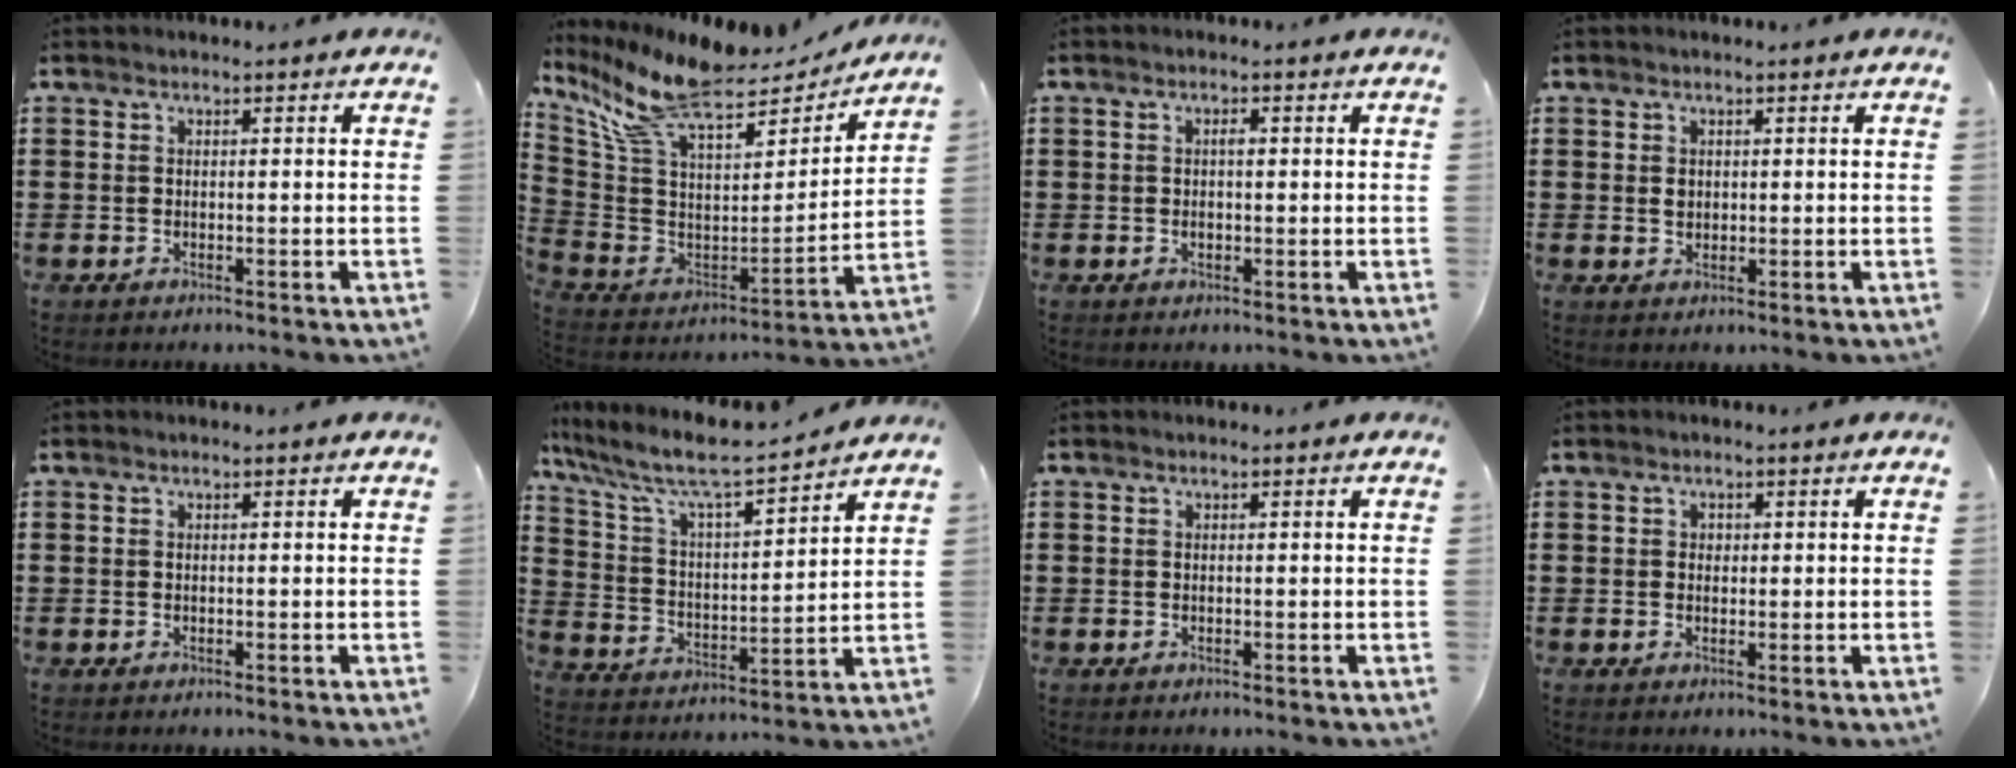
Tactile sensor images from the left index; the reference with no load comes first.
{"total": 12.9, "force": [9.7, 3.6, 7.7], "torque": [-0.190, -0.062, 0.172]}
{"total": 1.5, "force": [0.2, 0.6, 1.3], "torque": [-0.027, 0.004, 0.001]}
{"total": 1.3, "force": [0.4, 1.0, 0.7], "torque": [-0.018, 0.004, 0.007]}
{"total": 0.0}
{"total": 8.3, "force": [7.1, 1.1, 4.2], "torque": [-0.113, -0.046, 0.116]}
{"total": 0.0}
{"total": 0.9, "force": [0.3, 0.8, 0.4], "torque": [-0.009, 0.004, 0.007]}